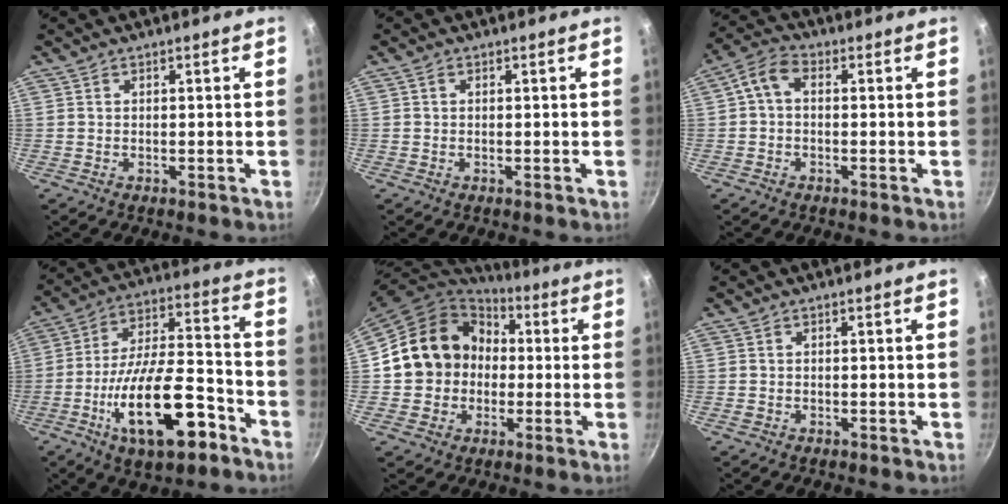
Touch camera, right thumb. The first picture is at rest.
{"total": 0.7, "force": [0.2, 0.5, 0.5], "torque": [-0.009, 0.003, 0.003]}
{"total": 4.9, "force": [0.2, 3.2, 3.6], "torque": [-0.080, 0.020, -0.010]}
{"total": 20.3, "force": [-9.1, 8.2, 16.2], "torque": [-0.250, 0.053, -0.149]}
{"total": 16.2, "force": [0.6, 14.5, 7.4], "torque": [-0.094, 0.037, 0.003]}
{"total": 0.6, "force": [-0.3, 0.5, 0.2], "torque": [-0.006, 0.002, -0.004]}